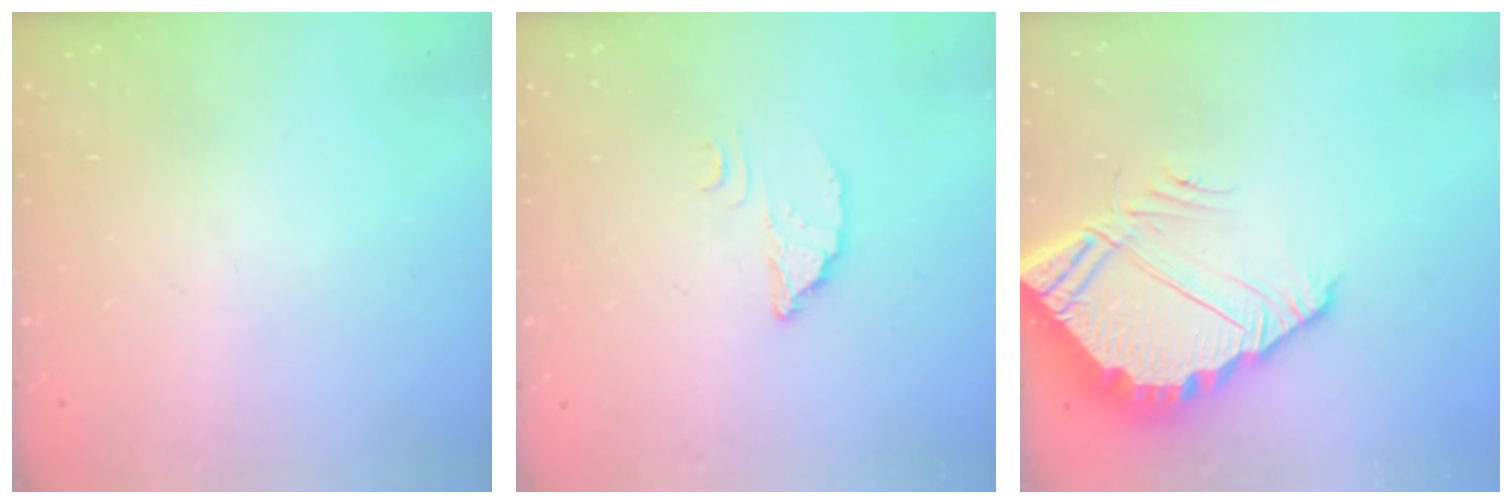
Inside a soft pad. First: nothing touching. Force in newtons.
{"total": 2.8, "press": 2.8, "slide": 0.2}
{"total": 7.1, "press": 7.1, "slide": 0.3}